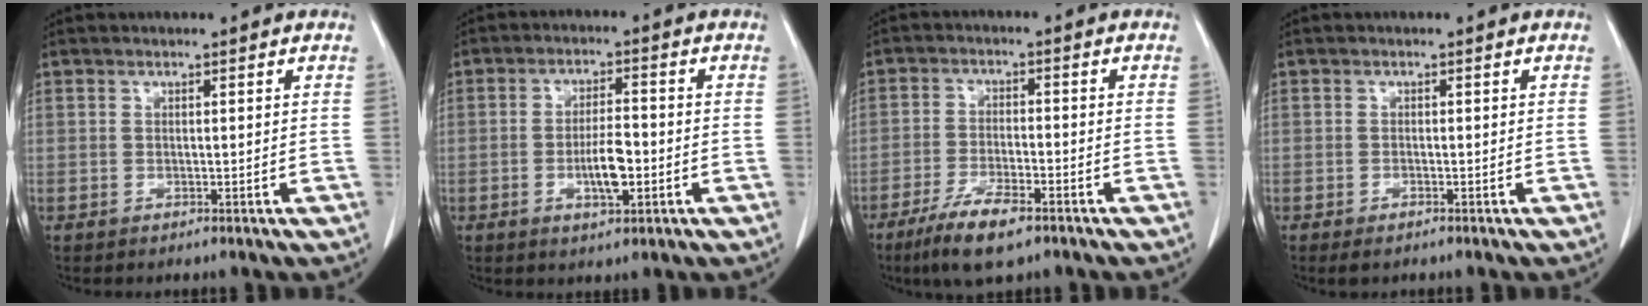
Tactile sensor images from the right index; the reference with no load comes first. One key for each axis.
{"total": 5.8, "fx": -1.6, "fy": 1.6, "fz": 5.3, "tx": -0.098, "ty": 0.000, "tz": -0.026}
{"total": 8.1, "fx": -5.4, "fy": 1.6, "fz": 5.8, "tx": -0.111, "ty": -0.015, "tz": -0.093}
{"total": 1.6, "fx": -1.1, "fy": 0.5, "fz": 1.0, "tx": -0.017, "ty": -0.003, "tz": -0.014}